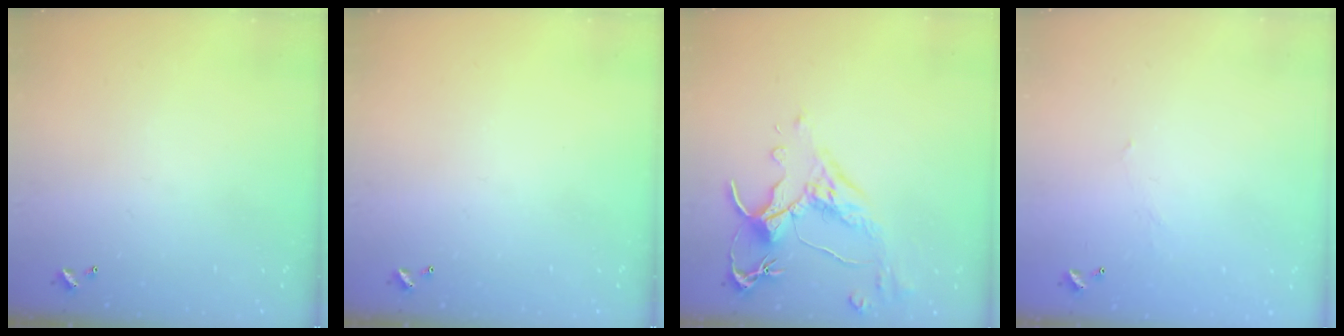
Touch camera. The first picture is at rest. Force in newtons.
{"total": 0.0}
{"total": 2.5, "press": 2.1, "slide": 1.2}
{"total": 6.0, "press": 6.0, "slide": 0.9}